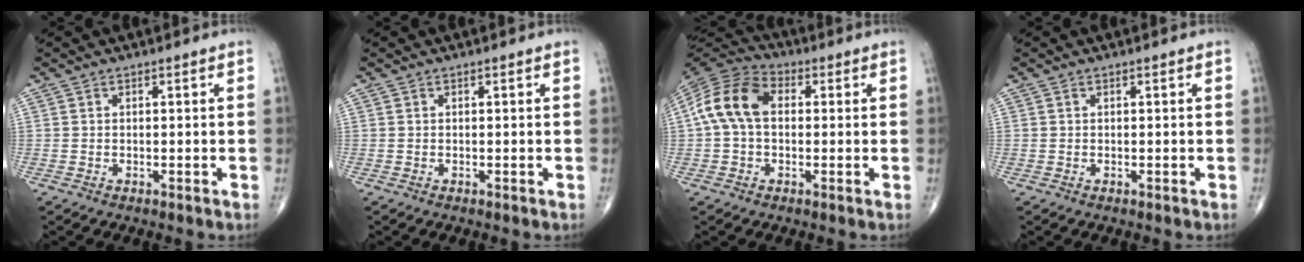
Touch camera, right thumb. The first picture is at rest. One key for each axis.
{"total": 0.0}
{"total": 11.6, "fx": 1.0, "fy": 7.8, "fz": 8.5, "tx": -0.167, "ty": 0.035, "tz": 0.008}
{"total": 0.0}